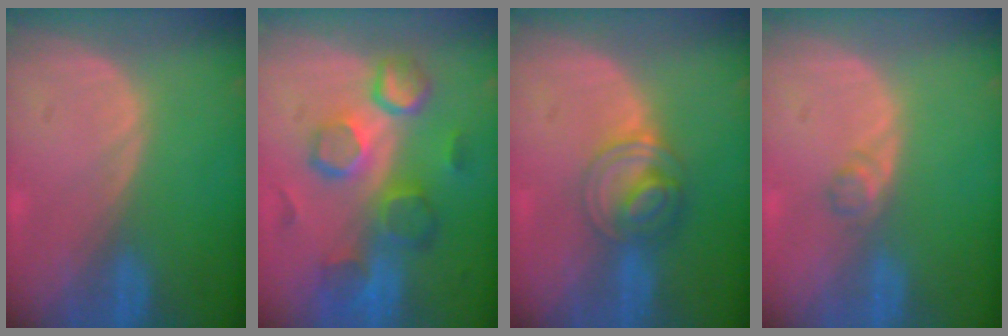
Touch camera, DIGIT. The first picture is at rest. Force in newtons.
{"total": 10.4, "press": 9.3, "slide": 4.6}
{"total": 6.2, "press": 5.3, "slide": 3.1}
{"total": 1.6, "press": 1.6, "slide": 0.2}